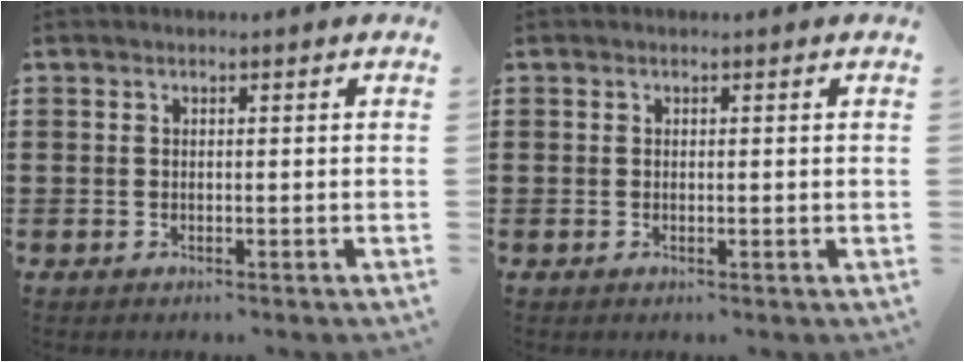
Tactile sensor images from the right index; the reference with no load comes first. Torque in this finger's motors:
{"motor_torque": [-0.08, 0.06, 0.01, 0.00]}